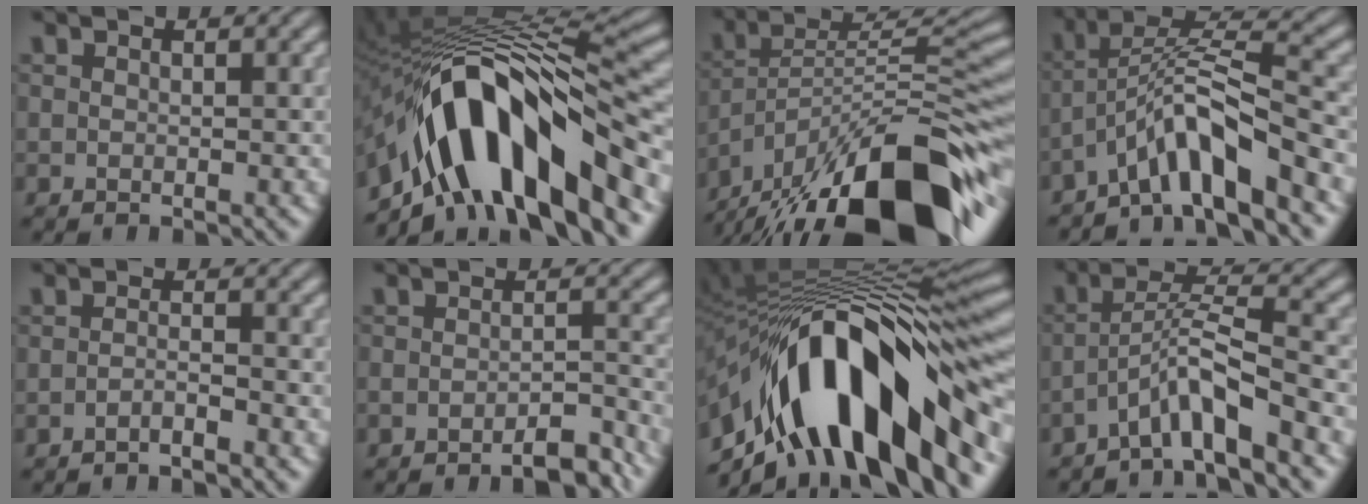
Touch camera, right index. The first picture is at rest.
{"total": 17.8, "force": [-2.9, 9.1, 15.0], "torque": [-0.239, 0.004, -0.040]}
{"total": 15.4, "force": [-6.8, 7.7, 11.5], "torque": [-0.183, -0.033, -0.085]}
{"total": 6.2, "force": [-1.7, 3.1, 5.1], "torque": [-0.092, -0.007, -0.025]}
{"total": 1.9, "force": [-1.8, -0.2, 0.6], "torque": [-0.007, -0.007, -0.030]}
{"total": 3.7, "force": [-3.3, 0.5, 1.4], "torque": [-0.008, -0.004, -0.057]}
{"total": 19.7, "force": [-2.2, 10.1, 16.7], "torque": [-0.264, 0.005, -0.027]}
{"total": 4.1, "force": [-1.5, 1.0, 3.7], "torque": [-0.064, 0.000, -0.026]}